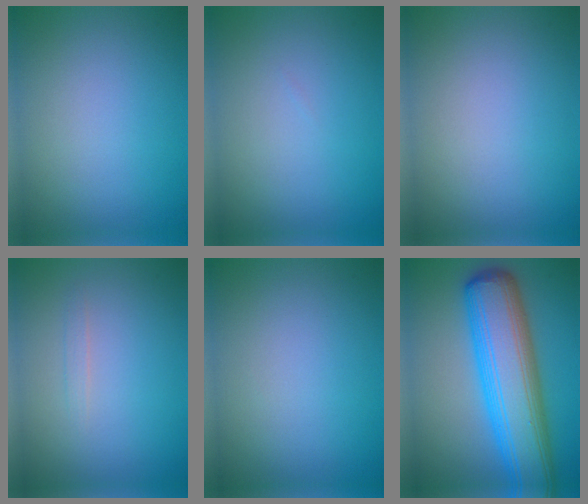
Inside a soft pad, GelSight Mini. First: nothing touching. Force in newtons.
{"total": 0.0}
{"total": 0.0}
{"total": 0.6, "press": 0.6, "slide": 0.0}
{"total": 0.0}
{"total": 11.8, "press": 11.8, "slide": 0.3}